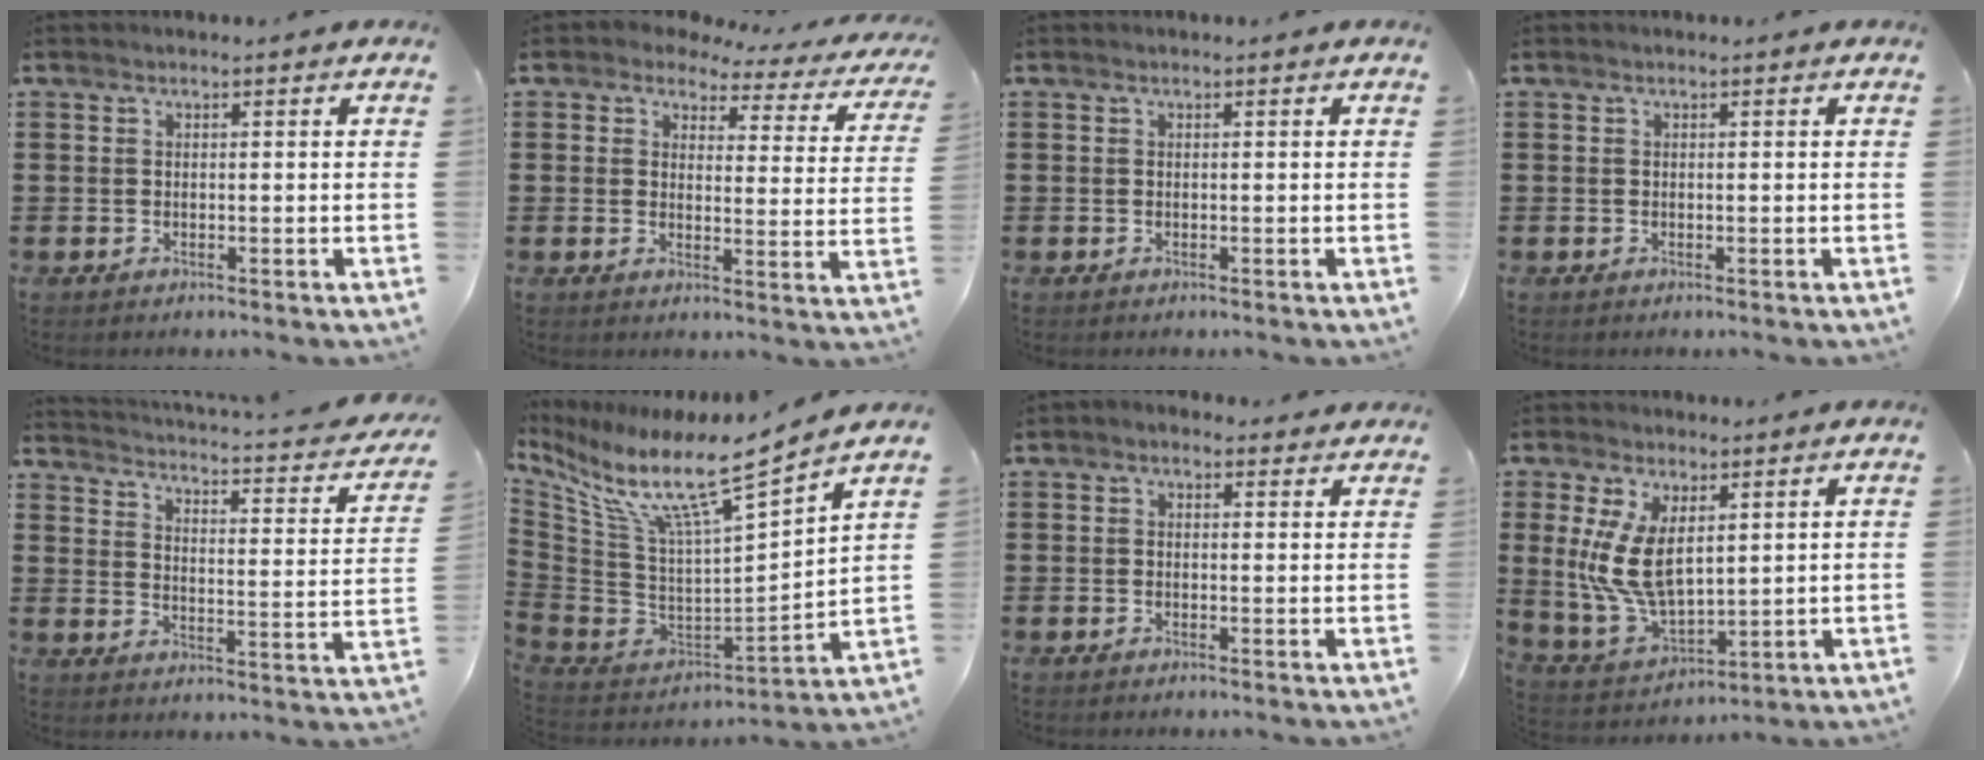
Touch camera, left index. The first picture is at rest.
{"total": 3.2, "force": [2.6, 1.4, 1.3], "torque": [-0.043, -0.014, 0.042]}
{"total": 0.0}
{"total": 0.0}
{"total": 1.9, "force": [1.4, -0.4, 1.2], "torque": [-0.040, -0.030, 0.009]}
{"total": 9.8, "force": [6.7, 0.7, 7.2], "torque": [-0.163, -0.062, 0.105]}
{"total": 1.2, "force": [0.6, 0.9, 0.6], "torque": [-0.014, 0.007, 0.009]}
{"total": 9.7, "force": [2.6, 5.1, 7.8], "torque": [-0.194, -0.010, 0.043]}